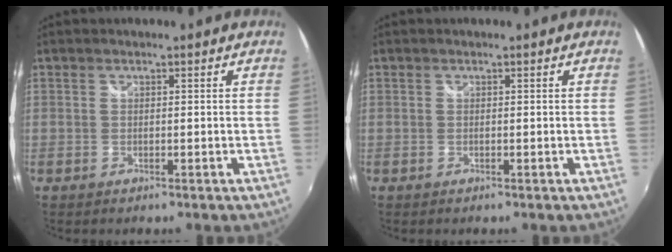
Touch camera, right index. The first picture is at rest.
{"total": 0.0}